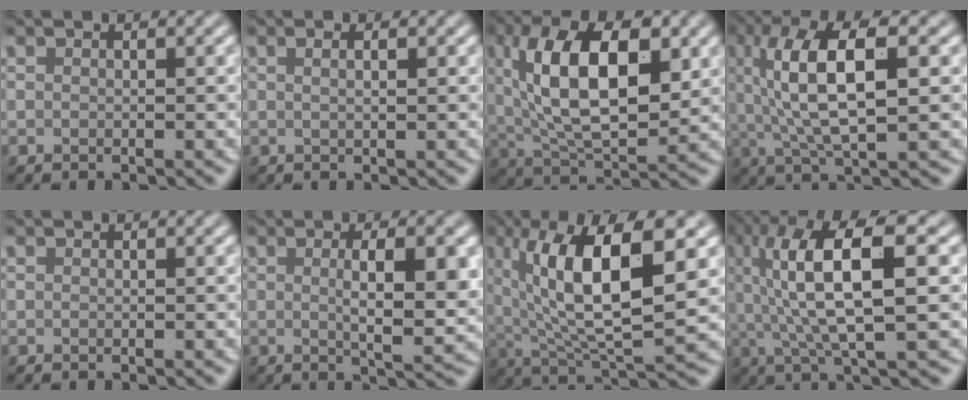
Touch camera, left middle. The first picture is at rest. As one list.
[{"total": 2.0, "force": [0.9, 0.8, 1.6], "torque": [-0.008, -0.003, -0.003]}, {"total": 11.1, "force": [2.7, 4.9, 9.6], "torque": [-0.159, 0.009, 0.041]}, {"total": 9.1, "force": [1.8, 2.8, 8.5], "torque": [-0.154, 0.007, 0.031]}, {"total": 0.0}, {"total": 5.8, "force": [0.5, 1.4, 5.6], "torque": [-0.086, -0.003, 0.012]}, {"total": 10.9, "force": [2.7, 3.1, 10.0], "torque": [-0.166, -0.001, 0.051]}, {"total": 10.3, "force": [1.8, 2.7, 9.8], "torque": [-0.174, 0.014, 0.035]}]